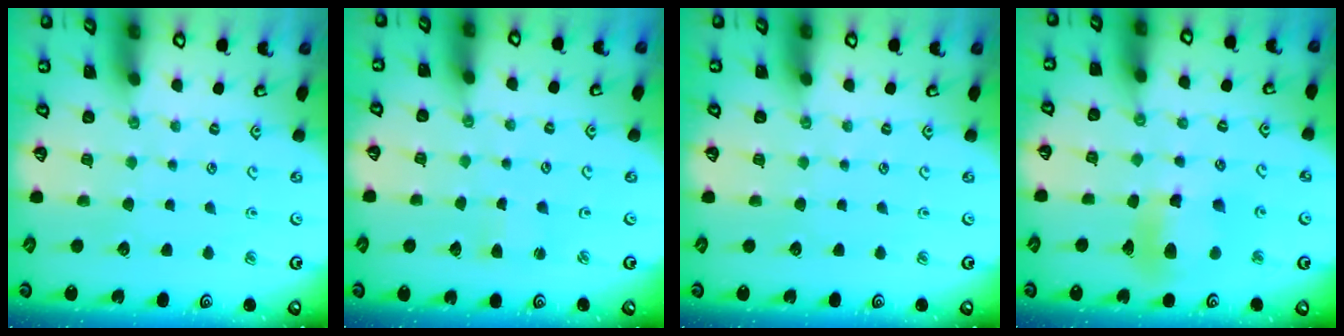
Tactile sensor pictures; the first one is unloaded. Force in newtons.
{"total": 1.9, "press": 1.9, "slide": 0.2}
{"total": 0.0}
{"total": 10.2, "press": 10.1, "slide": 1.3}